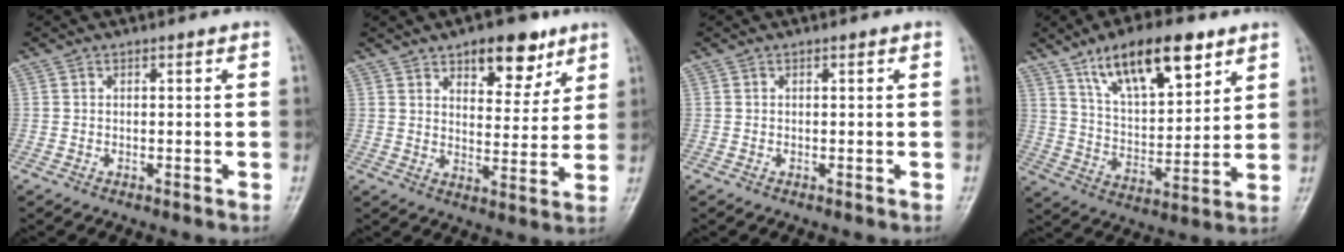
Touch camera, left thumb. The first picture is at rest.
{"total": 10.8, "force": [6.6, 5.3, 6.7], "torque": [-0.060, -0.035, 0.096]}
{"total": 0.0}
{"total": 16.6, "force": [9.9, 6.6, 11.6], "torque": [-0.161, -0.041, 0.176]}